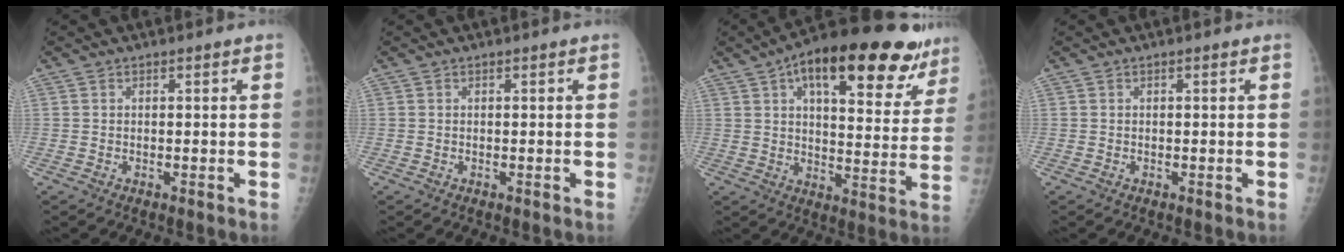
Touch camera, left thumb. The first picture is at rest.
{"total": 0.0}
{"total": 25.1, "force": [14.2, 10.0, 18.1], "torque": [-0.224, -0.016, 0.200]}
{"total": 0.0}